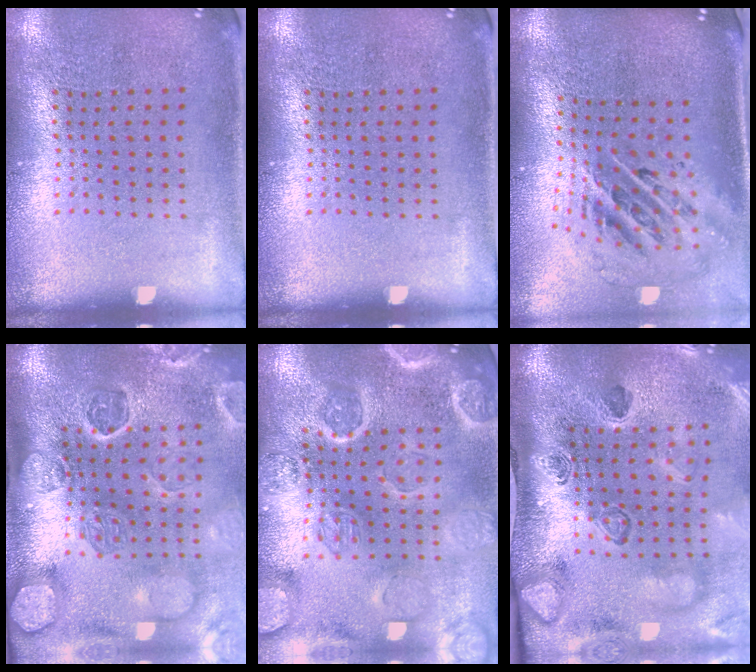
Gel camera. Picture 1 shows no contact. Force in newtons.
{"total": 0.0}
{"total": 2.6, "press": 1.8, "slide": 2.0}
{"total": 4.5, "press": 3.6, "slide": 2.8}
{"total": 3.9, "press": 3.6, "slide": 1.4}
{"total": 4.6, "press": 3.1, "slide": 3.3}